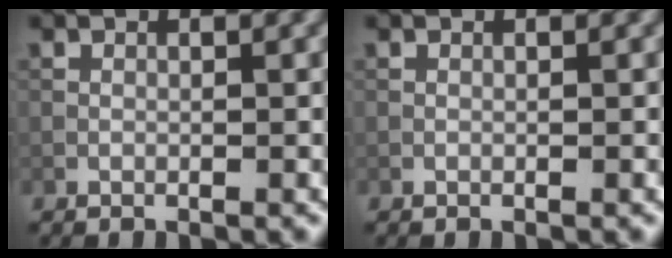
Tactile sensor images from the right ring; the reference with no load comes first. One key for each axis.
{"total": 0.0}